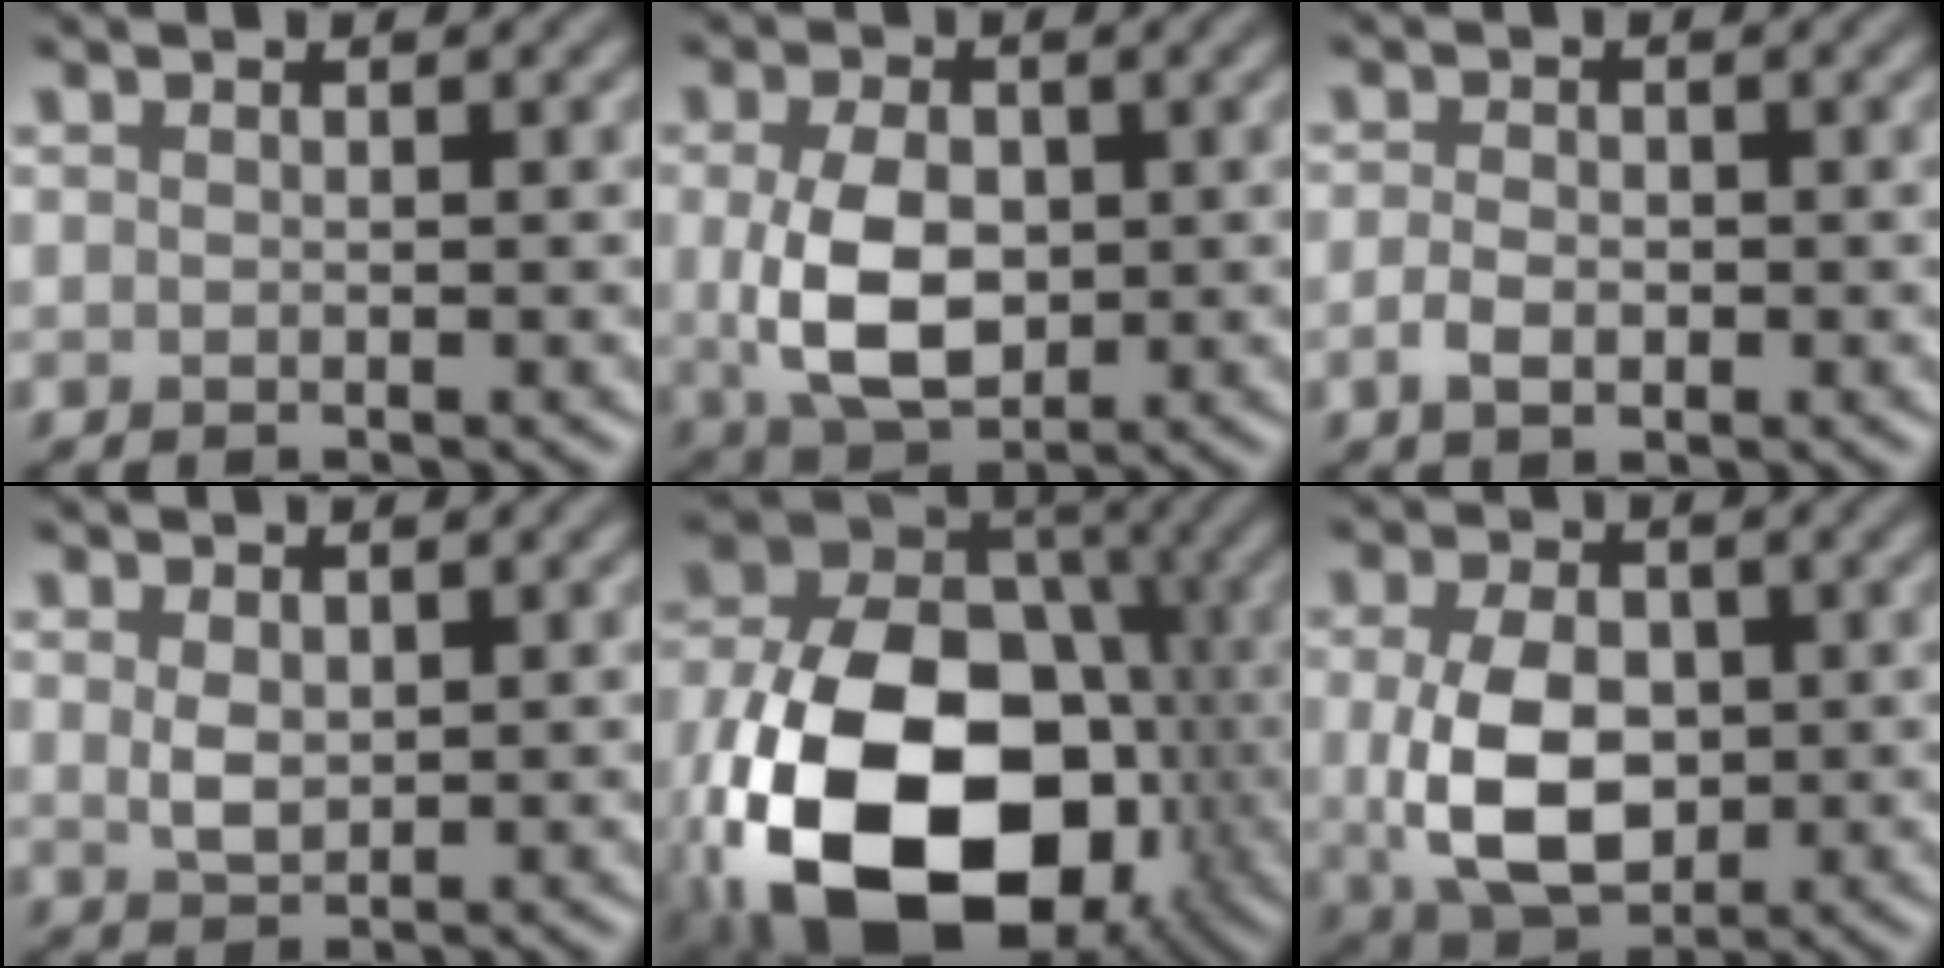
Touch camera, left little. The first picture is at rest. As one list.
[{"total": 6.7, "force": [-0.1, 4.4, 5.1], "torque": [-0.110, -0.008, 0.003]}, {"total": 1.9, "force": [-0.6, 1.3, 1.4], "torque": [-0.027, -0.001, -0.013]}, {"total": 2.0, "force": [0.6, 1.3, 1.5], "torque": [-0.034, -0.003, 0.015]}, {"total": 18.9, "force": [-5.8, 12.6, 12.8], "torque": [-0.247, -0.047, -0.098]}, {"total": 7.7, "force": [-0.3, 5.1, 5.7], "torque": [-0.119, -0.011, 0.001]}]